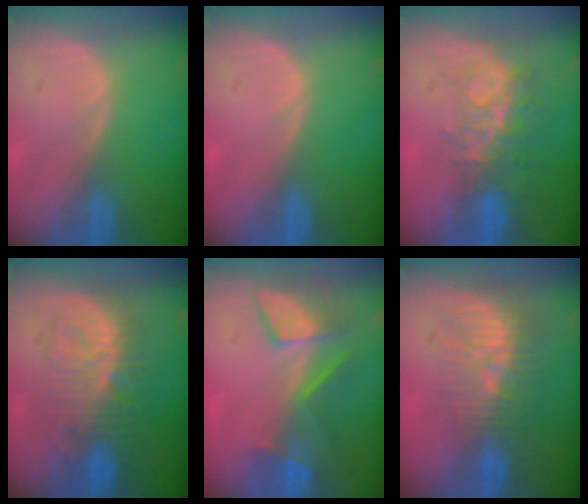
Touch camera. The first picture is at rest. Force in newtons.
{"total": 0.0}
{"total": 8.5, "press": 7.0, "slide": 4.8}
{"total": 9.4, "press": 9.2, "slide": 2.2}
{"total": 8.3, "press": 7.2, "slide": 4.1}
{"total": 10.2, "press": 8.9, "slide": 4.9}